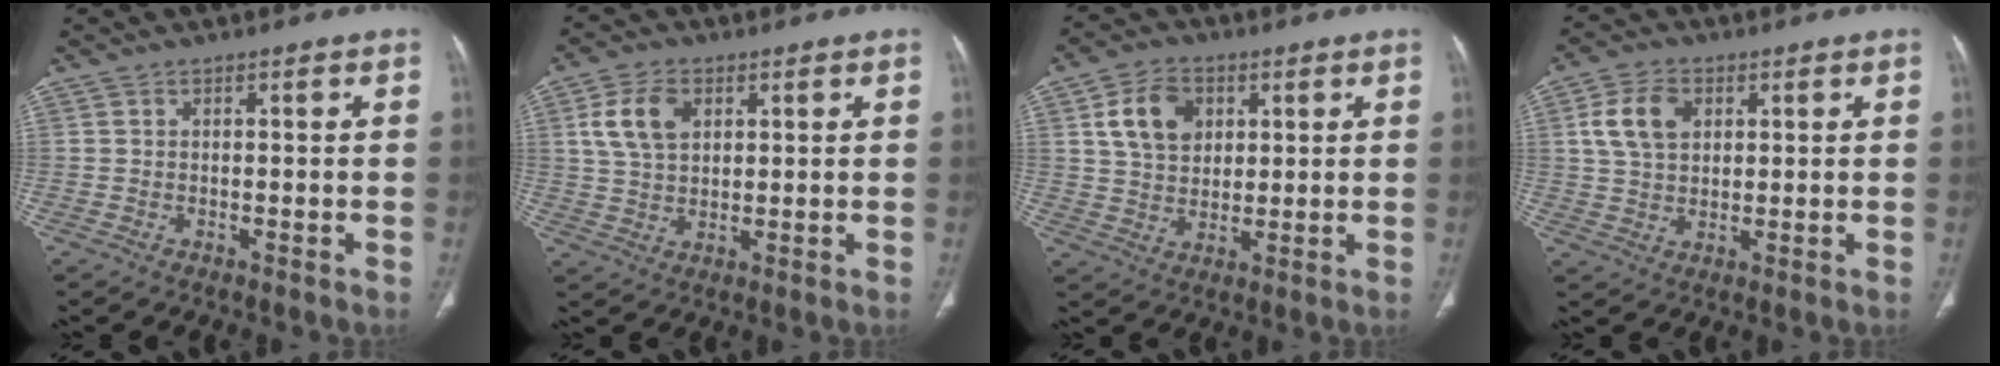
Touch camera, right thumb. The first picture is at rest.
{"total": 8.3, "force": [2.8, 5.5, 5.5], "torque": [-0.098, -0.003, 0.056]}
{"total": 9.7, "force": [3.3, 7.1, 5.7], "torque": [-0.080, -0.006, 0.061]}
{"total": 8.3, "force": [2.6, 5.7, 5.4], "torque": [-0.091, 0.000, 0.049]}